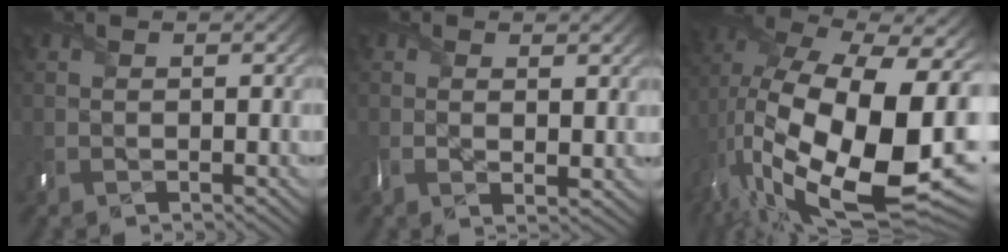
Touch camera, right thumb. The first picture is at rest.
{"total": 2.7, "force": [0.8, 1.1, 2.4], "torque": [-0.046, -0.008, 0.017]}
{"total": 21.4, "force": [-4.0, 11.0, 17.9], "torque": [-0.347, -0.033, -0.050]}